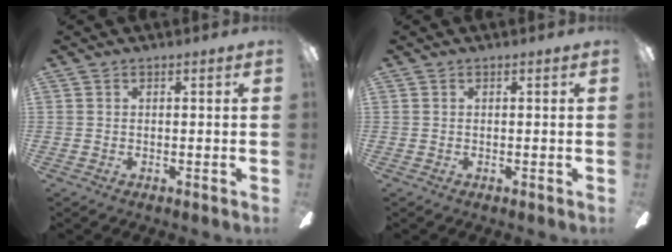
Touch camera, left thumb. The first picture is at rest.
{"total": 0.0}